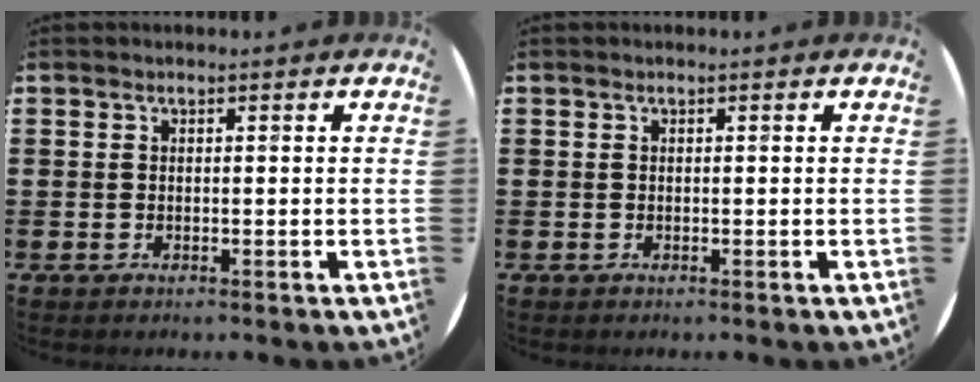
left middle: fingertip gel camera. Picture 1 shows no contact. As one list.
[{"total": 0.0}]